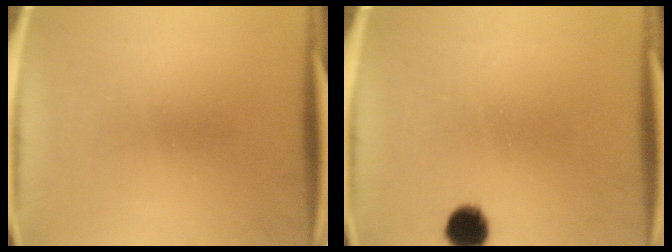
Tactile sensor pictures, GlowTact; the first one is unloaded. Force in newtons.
{"total": 5.6}